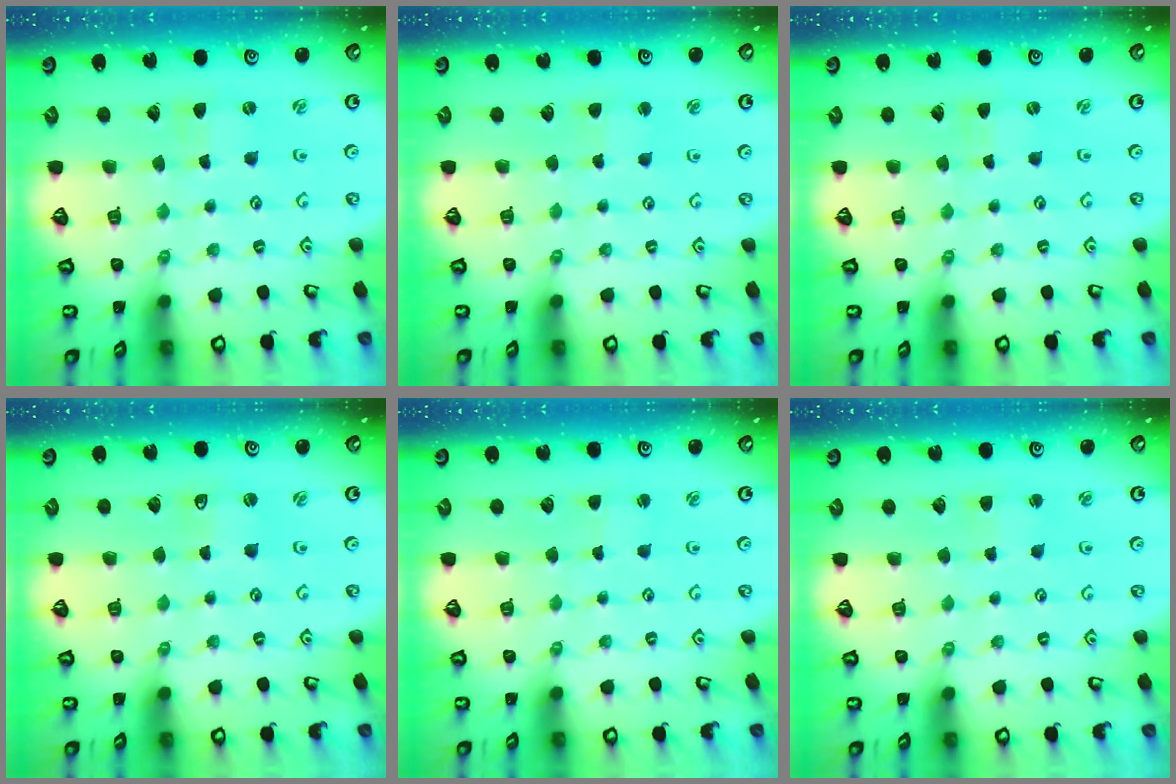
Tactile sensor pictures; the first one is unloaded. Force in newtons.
{"total": 2.6, "press": 2.6, "slide": 0.3}
{"total": 0.0}
{"total": 0.0}
{"total": 0.8, "press": 0.7, "slide": 0.3}
{"total": 2.2, "press": 2.2, "slide": 0.2}